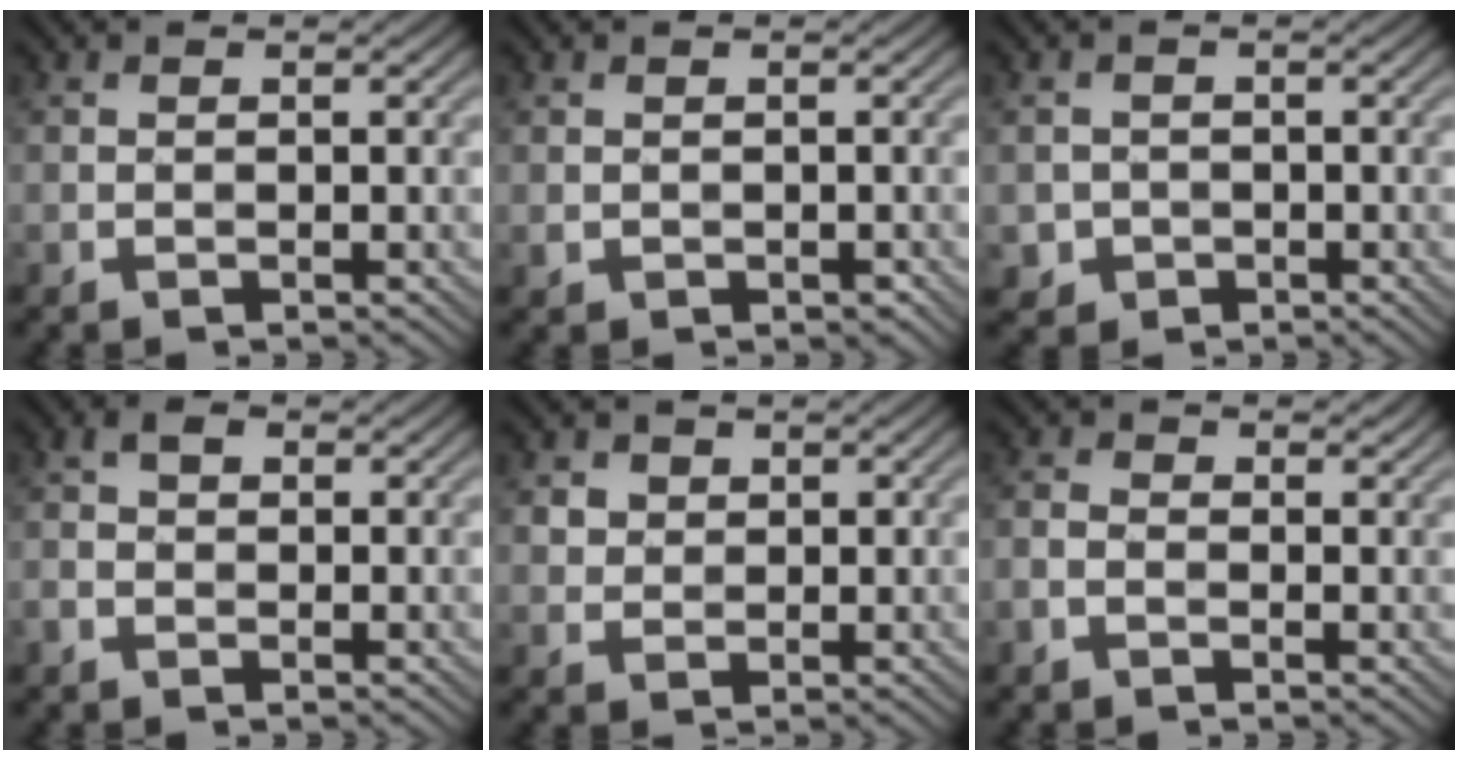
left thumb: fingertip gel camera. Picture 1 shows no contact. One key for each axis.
{"total": 1.0, "fx": -0.3, "fy": 0.8, "fz": 0.5, "tx": -0.012, "ty": -0.008, "tz": -0.001}
{"total": 2.1, "fx": -0.8, "fy": 1.9, "fz": 0.3, "tx": -0.002, "ty": -0.007, "tz": -0.016}
{"total": 2.0, "fx": -0.4, "fy": 1.4, "fz": 1.3, "tx": -0.030, "ty": 0.004, "tz": -0.015}
{"total": 3.0, "fx": 1.2, "fy": 2.5, "fz": 1.0, "tx": -0.038, "ty": -0.006, "tz": 0.028}
{"total": 1.9, "fx": -0.8, "fy": 1.3, "fz": 1.2, "tx": -0.028, "ty": 0.002, "tz": -0.024}